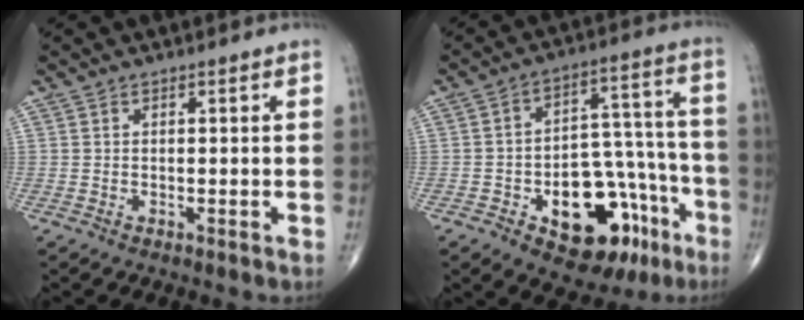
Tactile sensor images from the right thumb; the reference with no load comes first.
{"total": 19.7, "force": [-8.9, 11.0, 13.7], "torque": [-0.145, 0.075, -0.116]}